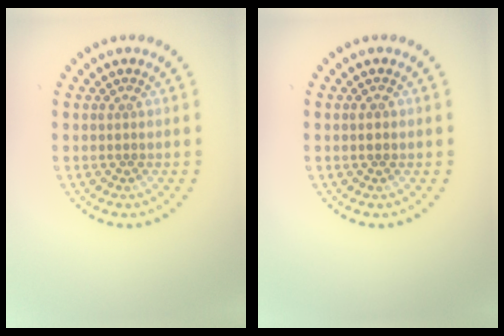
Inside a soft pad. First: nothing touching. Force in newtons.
{"total": 1.2, "press": 1.2, "slide": 0.1}